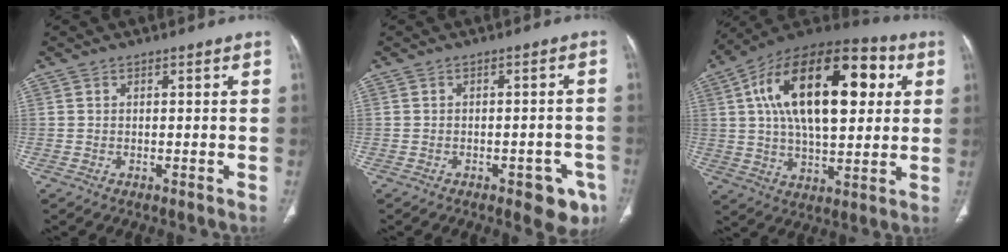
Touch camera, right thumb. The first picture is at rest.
{"total": 7.0, "force": [-3.7, 3.2, 4.9], "torque": [-0.038, 0.015, -0.042]}
{"total": 27.8, "force": [6.7, 13.9, 23.1], "torque": [-0.370, 0.020, 0.100]}